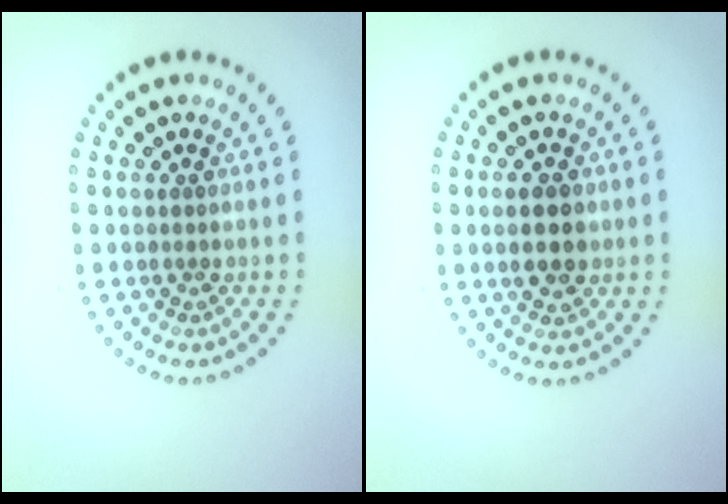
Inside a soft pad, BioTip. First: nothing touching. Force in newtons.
{"total": 2.7, "press": 2.7, "slide": 0.2}